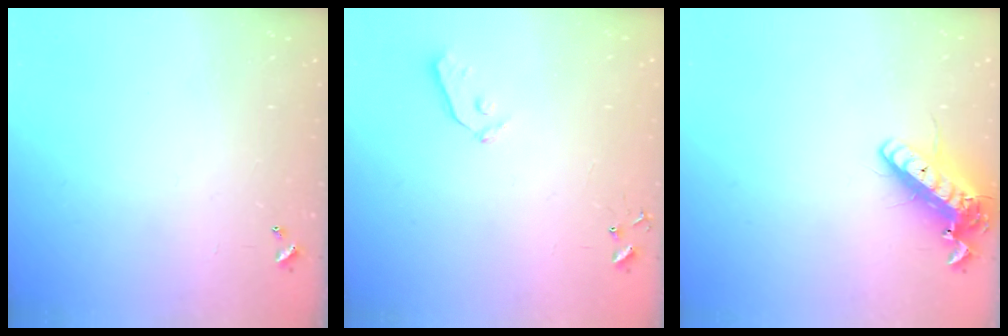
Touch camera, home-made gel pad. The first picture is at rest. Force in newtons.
{"total": 5.7, "press": 5.7, "slide": 0.4}
{"total": 14.8, "press": 14.5, "slide": 2.9}